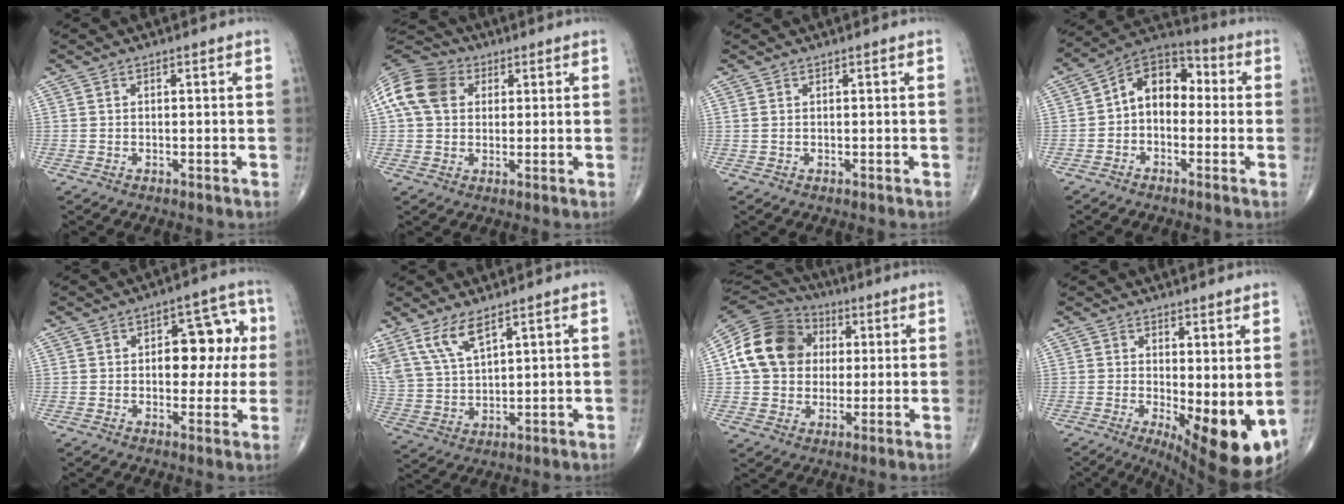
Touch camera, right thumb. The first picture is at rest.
{"total": 12.5, "force": [3.4, 9.7, 7.2], "torque": [-0.137, 0.021, 0.052]}
{"total": 0.5, "force": [0.3, 0.0, 0.5], "torque": [-0.018, 0.006, 0.007]}
{"total": 10.3, "force": [-0.3, 7.2, 7.4], "torque": [-0.085, 0.037, -0.027]}
{"total": 10.8, "force": [1.2, 6.4, 8.6], "torque": [-0.066, 0.023, 0.016]}
{"total": 9.3, "force": [6.3, 3.3, 5.9], "torque": [-0.122, -0.022, 0.142]}
{"total": 16.5, "force": [2.8, 13.5, 9.1], "torque": [-0.154, 0.017, 0.043]}
{"total": 12.8, "force": [-1.6, 4.7, 11.8], "torque": [-0.160, -0.029, -0.008]}